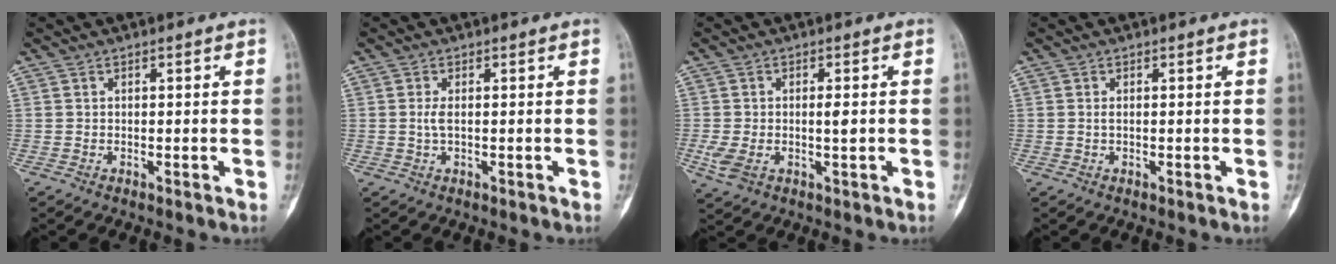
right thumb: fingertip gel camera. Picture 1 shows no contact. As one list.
[{"total": 1.6, "force": [0.0, 0.4, 1.5], "torque": [-0.039, -0.003, 0.003]}, {"total": 5.5, "force": [-0.6, 2.7, 4.7], "torque": [-0.103, 0.003, -0.007]}, {"total": 0.6, "force": [0.0, 0.2, 0.6], "torque": [-0.013, -0.002, 0.002]}]